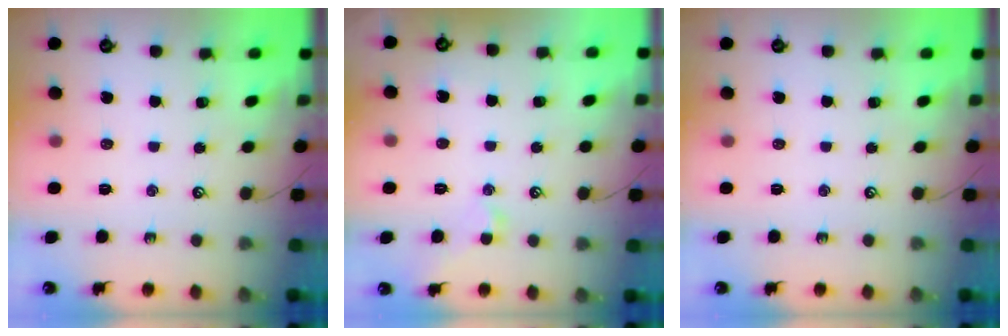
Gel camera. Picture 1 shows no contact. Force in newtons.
{"total": 2.1, "press": 2.0, "slide": 0.6}
{"total": 0.0}